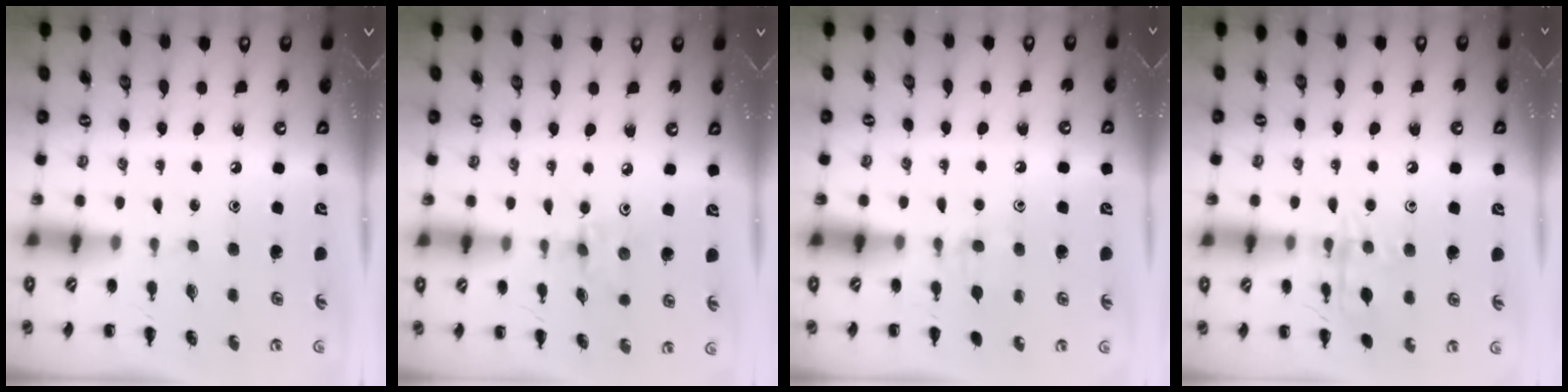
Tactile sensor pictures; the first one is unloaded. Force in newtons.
{"total": 2.2, "press": 2.2, "slide": 0.5}
{"total": 5.9, "press": 5.6, "slide": 1.7}
{"total": 11.4, "press": 11.4, "slide": 0.6}